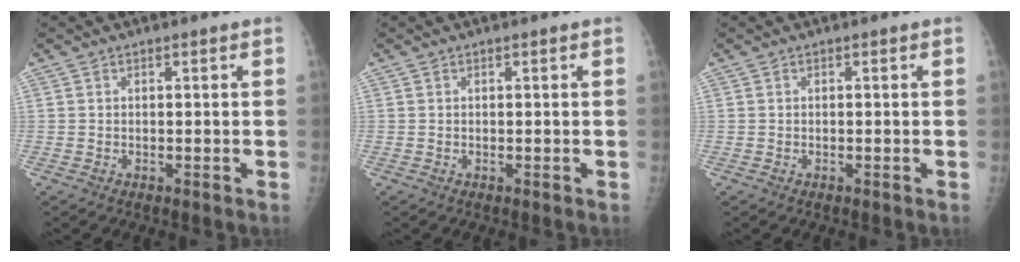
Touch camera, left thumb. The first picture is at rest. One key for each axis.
{"total": 0.0}
{"total": 0.0}